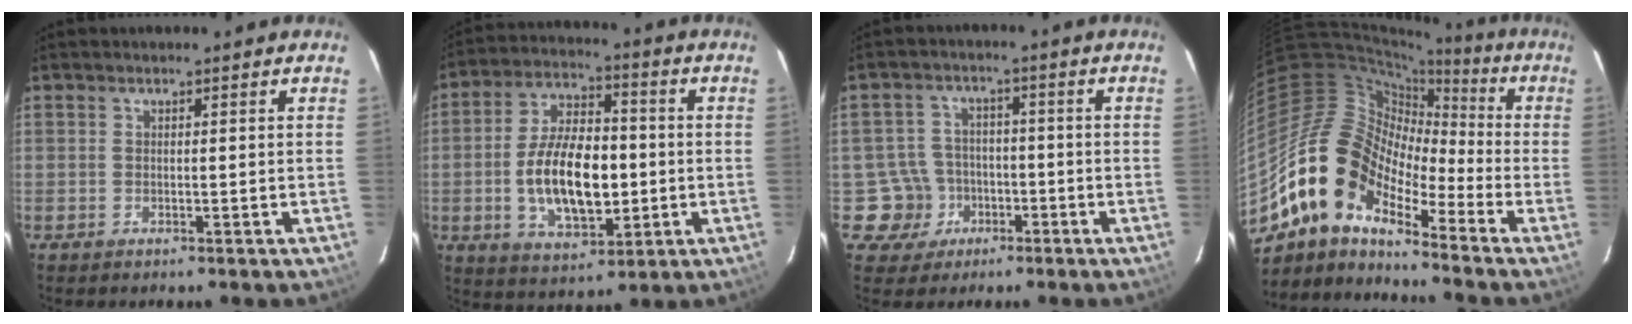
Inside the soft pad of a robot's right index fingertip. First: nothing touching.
{"total": 15.6, "force": [-2.0, 7.8, 13.4], "torque": [-0.256, 0.008, -0.025]}
{"total": 7.0, "force": [-2.8, 6.4, 0.1], "torque": [-0.020, 0.028, -0.041]}
{"total": 15.0, "force": [-10.4, 7.2, 8.1], "torque": [-0.138, 0.008, -0.218]}